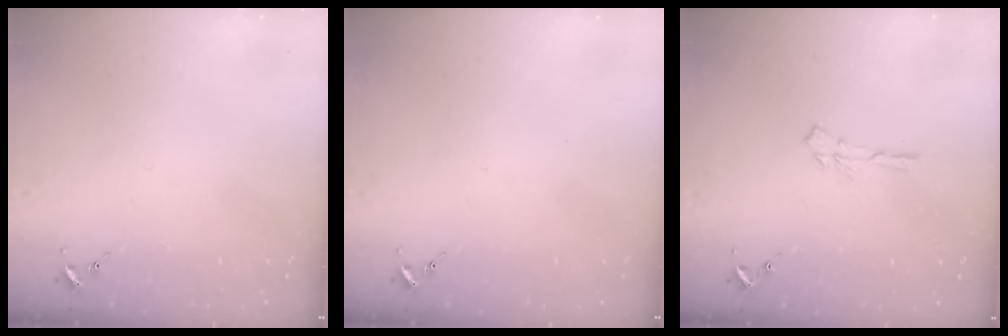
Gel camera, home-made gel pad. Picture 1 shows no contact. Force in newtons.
{"total": 0.0}
{"total": 3.8, "press": 3.8, "slide": 0.4}